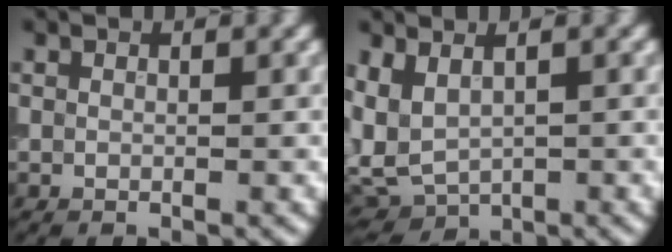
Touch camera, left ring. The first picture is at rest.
{"total": 3.5, "force": [0.1, 2.4, 2.6], "torque": [-0.062, -0.005, 0.004]}